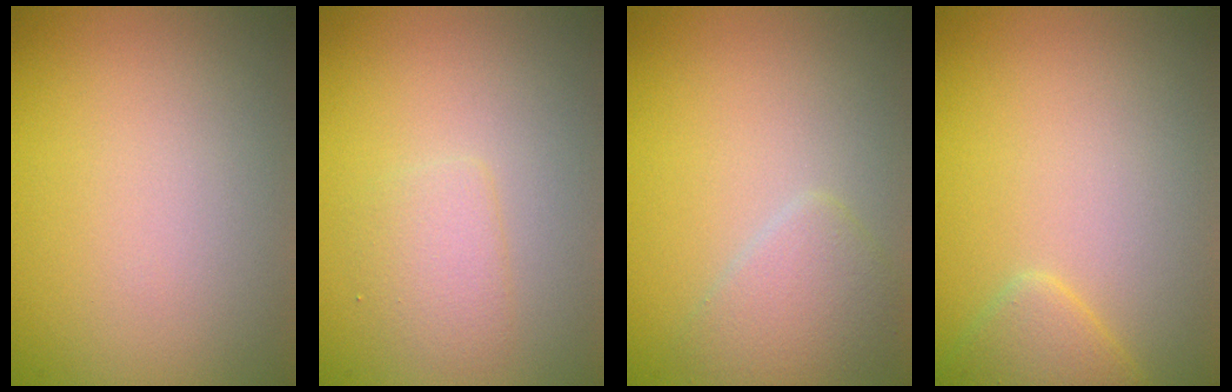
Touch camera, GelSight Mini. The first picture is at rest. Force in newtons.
{"total": 1.7, "press": 1.7, "slide": 0.1}
{"total": 2.4, "press": 2.4, "slide": 0.1}
{"total": 2.3, "press": 2.3, "slide": 0.1}